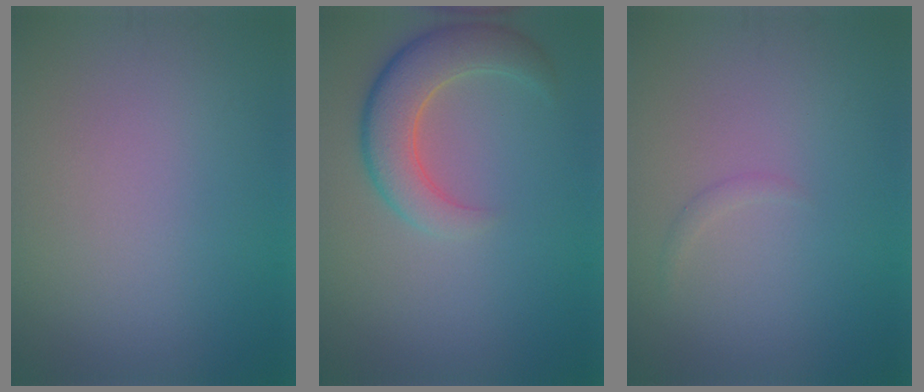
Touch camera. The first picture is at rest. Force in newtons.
{"total": 5.2, "press": 5.1, "slide": 0.6}
{"total": 0.6, "press": 0.6, "slide": 0.1}